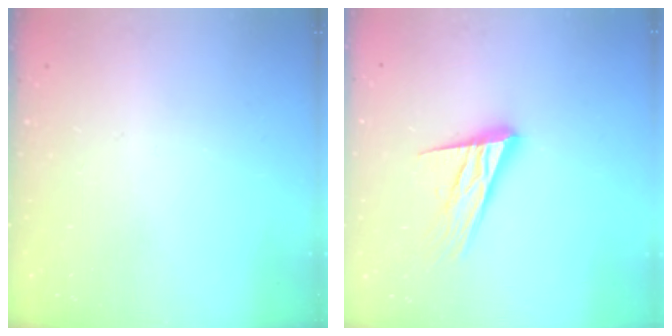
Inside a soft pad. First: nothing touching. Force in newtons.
{"total": 15.6, "press": 15.1, "slide": 3.7}